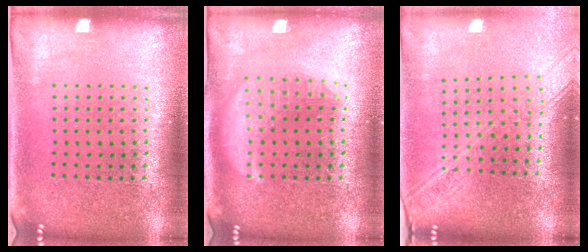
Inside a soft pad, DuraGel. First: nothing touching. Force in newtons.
{"total": 2.8, "press": 2.7, "slide": 0.4}
{"total": 2.3, "press": 1.9, "slide": 1.2}